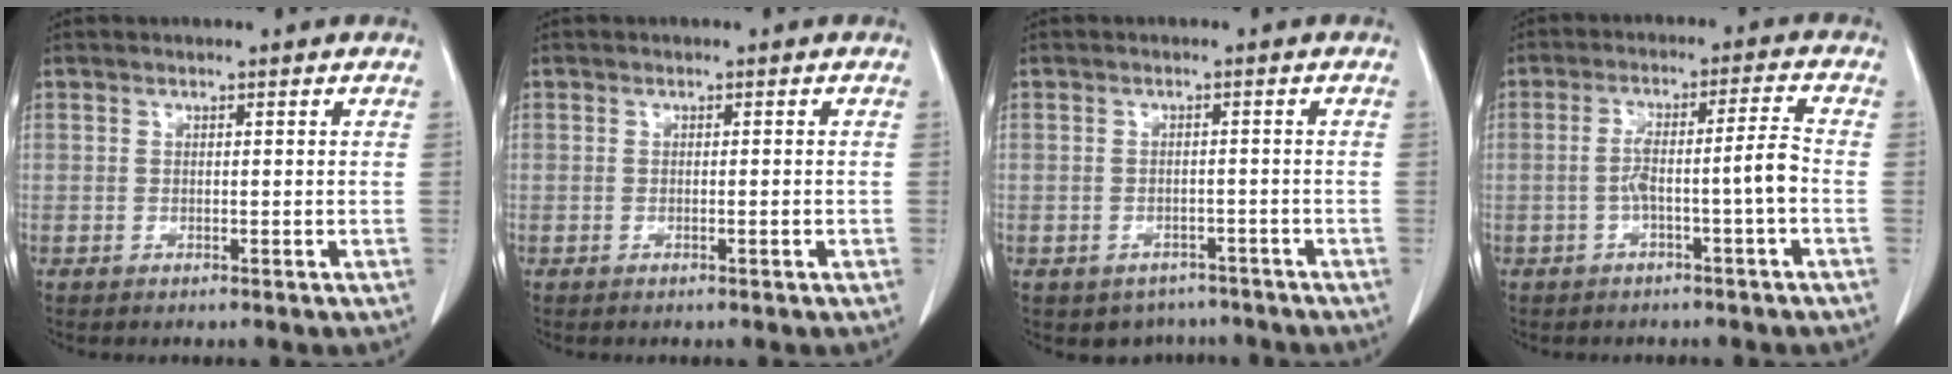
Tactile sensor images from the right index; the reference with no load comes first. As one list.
[{"total": 0.6, "force": [-0.3, 0.0, 0.6], "torque": [-0.013, 0.001, 0.001]}, {"total": 4.9, "force": [-4.1, 2.8, 0.3], "torque": [0.003, 0.013, -0.050]}, {"total": 7.2, "force": [-2.2, -0.7, 6.8], "torque": [-0.124, 0.027, -0.029]}]